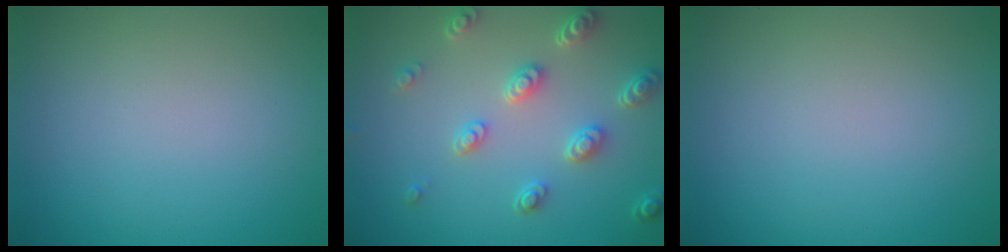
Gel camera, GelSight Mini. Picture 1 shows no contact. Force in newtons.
{"total": 4.0, "press": 3.3, "slide": 2.2}
{"total": 0.0}